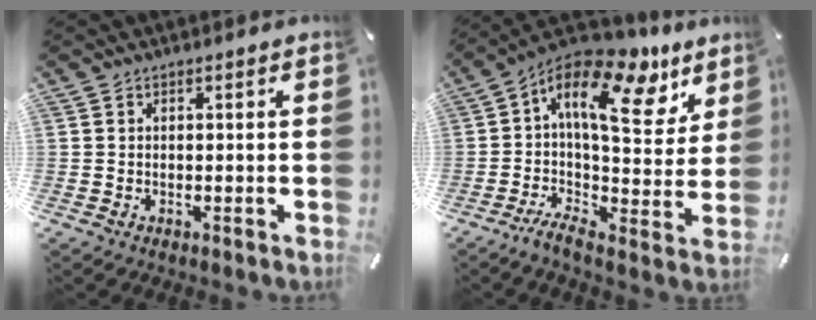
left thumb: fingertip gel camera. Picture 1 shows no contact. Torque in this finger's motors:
{"motor_torque": [0.50, 1.40, 2.15, -0.62, 0.53]}